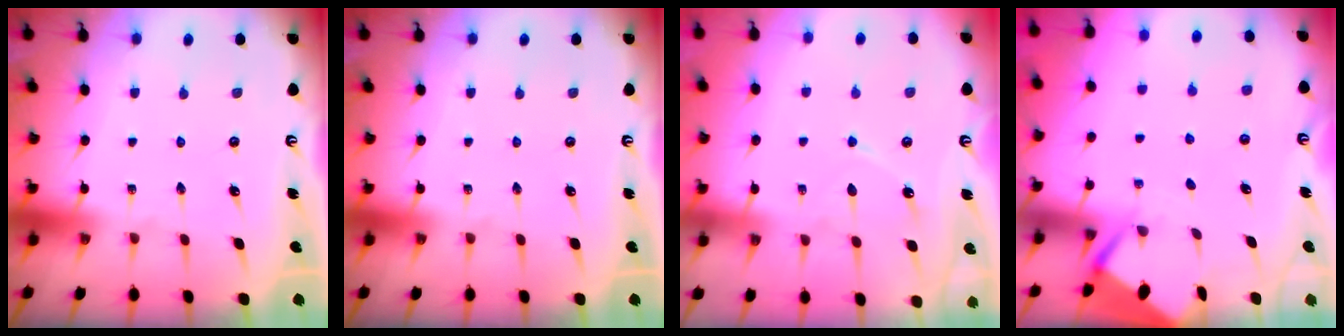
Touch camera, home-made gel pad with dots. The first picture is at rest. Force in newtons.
{"total": 0.0}
{"total": 5.9, "press": 5.9, "slide": 0.7}
{"total": 2.7, "press": 2.7, "slide": 0.3}